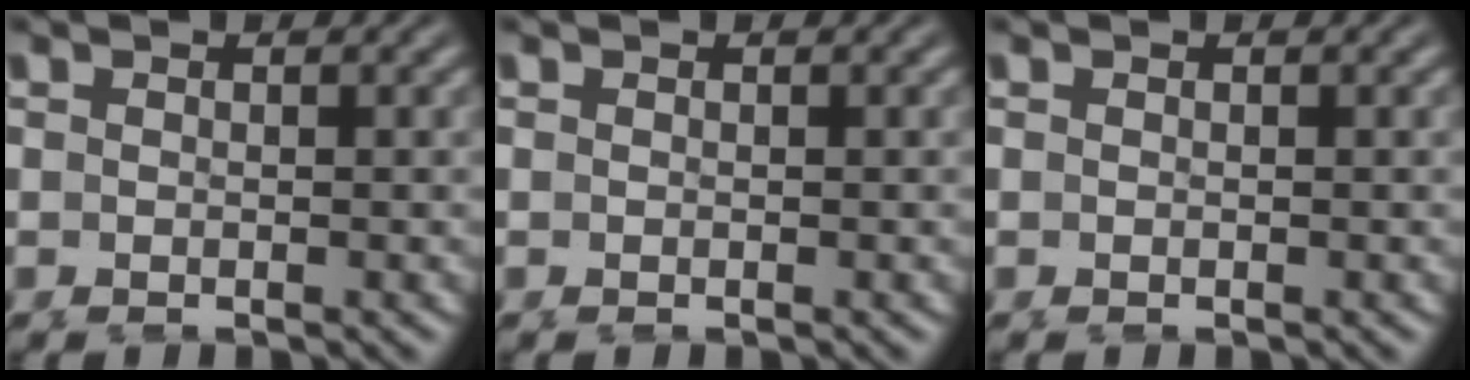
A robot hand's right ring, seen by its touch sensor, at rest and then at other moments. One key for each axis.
{"total": 0.0}
{"total": 0.0}